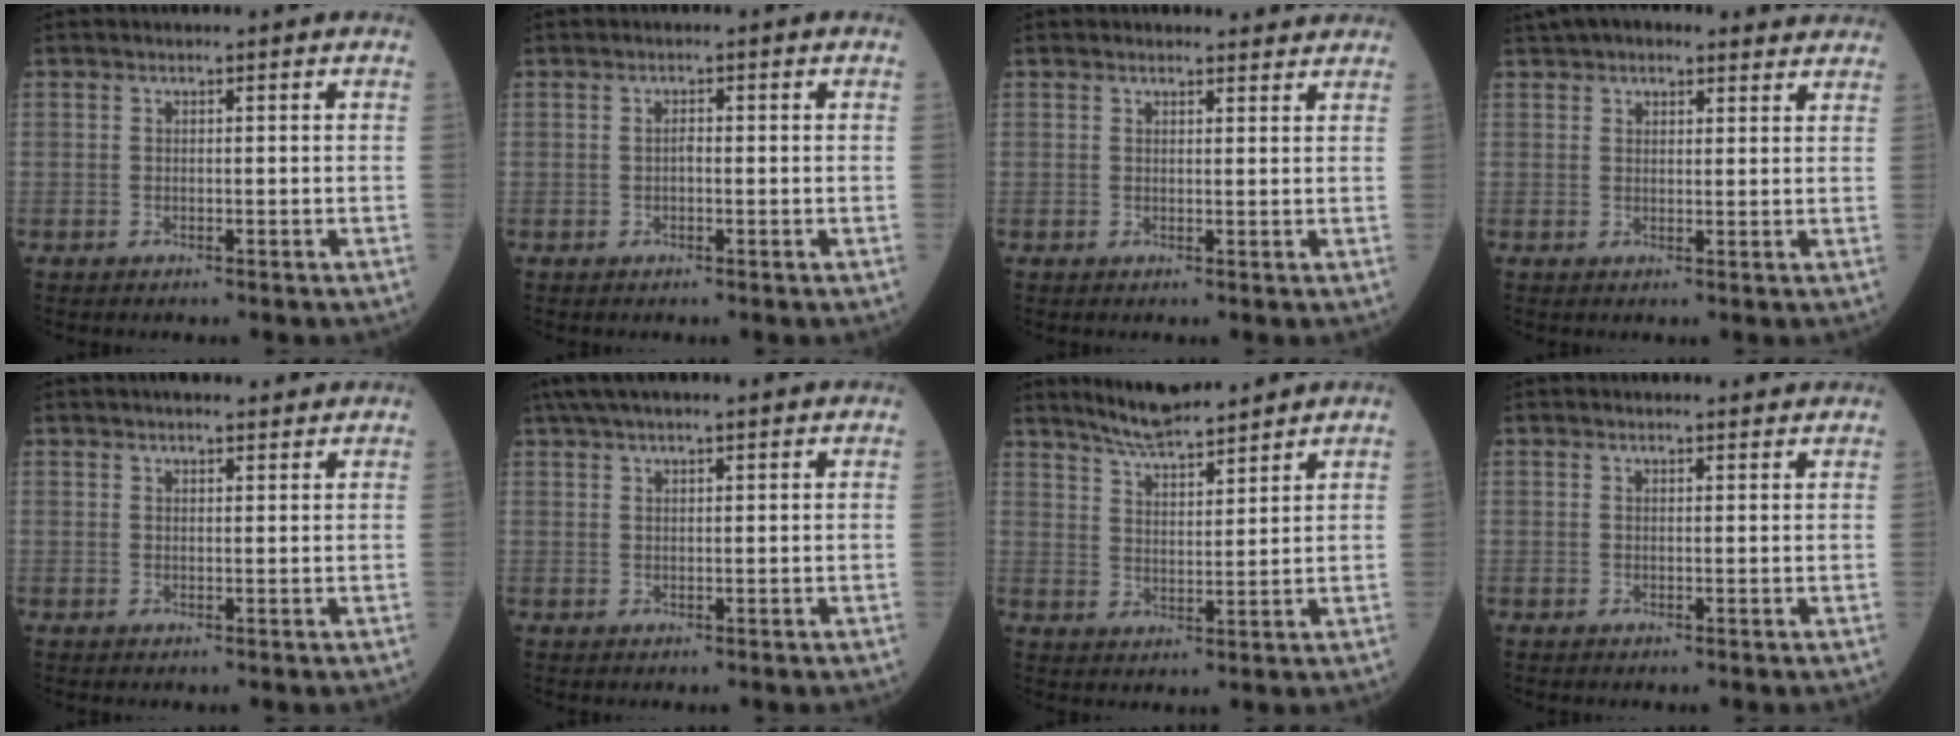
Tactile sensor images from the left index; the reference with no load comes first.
{"total": 0.9, "force": [-0.1, 0.4, 0.8], "torque": [-0.012, 0.004, -0.002]}
{"total": 2.8, "force": [2.7, 0.6, 0.0], "torque": [-0.002, 0.004, 0.028]}
{"total": 10.8, "force": [9.1, 3.9, 4.4], "torque": [-0.056, 0.043, 0.122]}
{"total": 5.7, "force": [5.1, 1.1, 2.3], "torque": [-0.027, 0.020, 0.067]}
{"total": 9.4, "force": [7.8, 1.3, 5.1], "torque": [-0.085, 0.046, 0.121]}
{"total": 9.3, "force": [8.5, 1.0, 3.6], "torque": [-0.065, 0.014, 0.150]}
{"total": 3.2, "force": [3.2, 0.5, 0.5], "torque": [-0.006, 0.010, 0.035]}